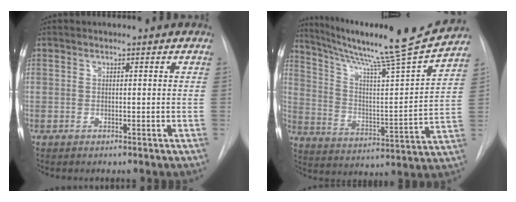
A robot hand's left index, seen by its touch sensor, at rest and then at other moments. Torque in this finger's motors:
{"motor_torque": [0.25, -0.55, 0.27, 0.13]}